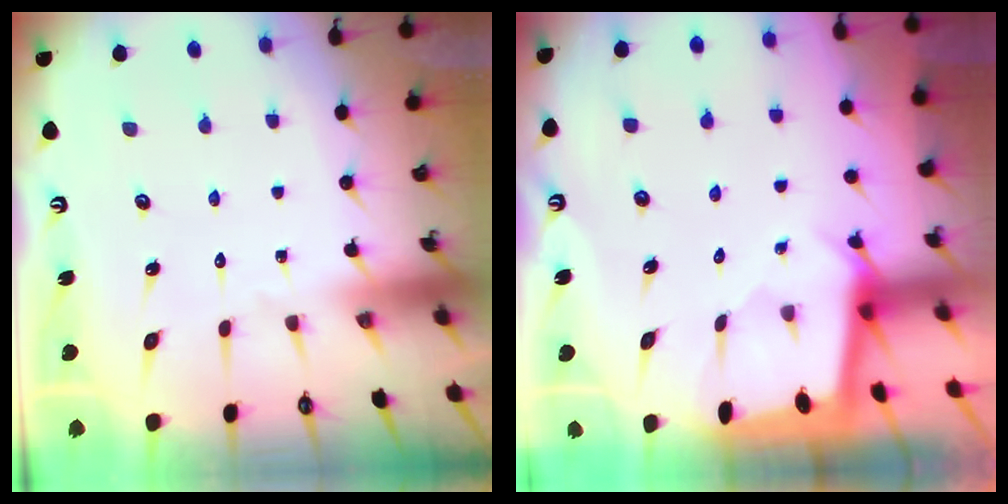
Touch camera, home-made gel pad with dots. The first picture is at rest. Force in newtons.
{"total": 1.6, "press": 1.6, "slide": 0.2}